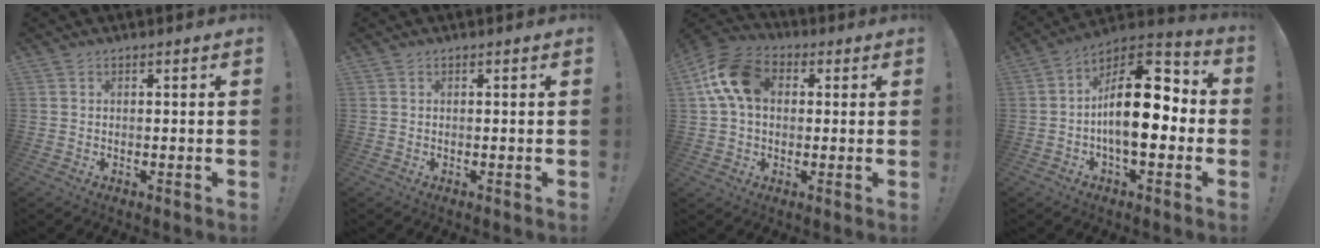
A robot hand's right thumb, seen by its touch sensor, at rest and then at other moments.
{"total": 0.0}
{"total": 14.7, "force": [3.4, 10.1, 10.1], "torque": [-0.176, 0.009, 0.071]}
{"total": 19.4, "force": [-0.7, 9.8, 16.7], "torque": [-0.260, 0.010, -0.013]}